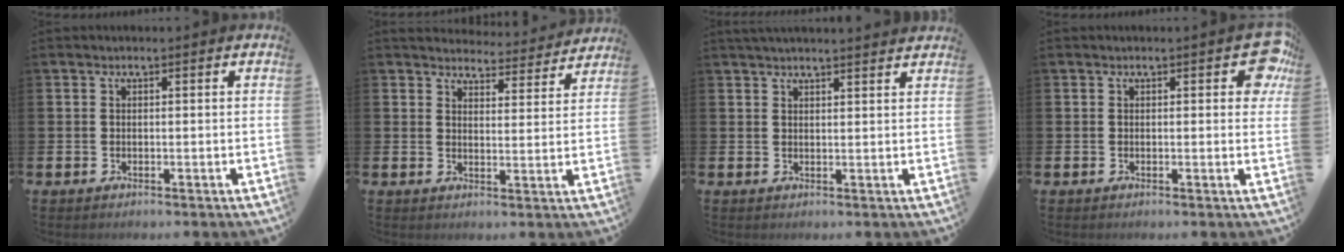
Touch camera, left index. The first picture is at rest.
{"total": 4.2, "force": [4.1, 0.8, 0.0], "torque": [-0.006, -0.033, 0.070]}
{"total": 2.4, "force": [2.4, -0.1, 0.3], "torque": [-0.009, -0.009, 0.043]}
{"total": 2.8, "force": [1.2, 1.2, 2.3], "torque": [-0.023, 0.000, 0.013]}